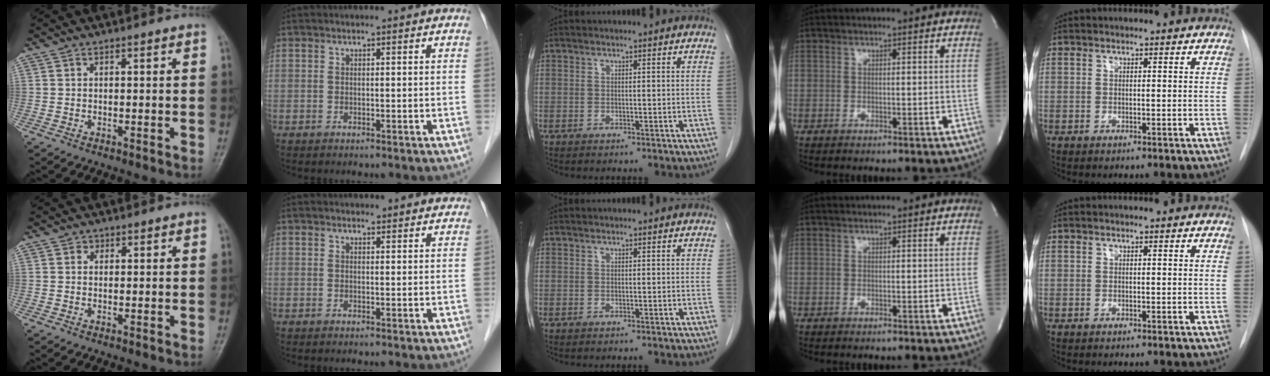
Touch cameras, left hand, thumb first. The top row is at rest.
{"thumb": {"total": 0.8, "force": [0.3, 0.7, -0.1], "torque": [0.013, -0.001, 0.003]}, "index": {"total": 3.5, "force": [3.4, 0.9, 0.4], "torque": [-0.006, 0.007, 0.031]}}